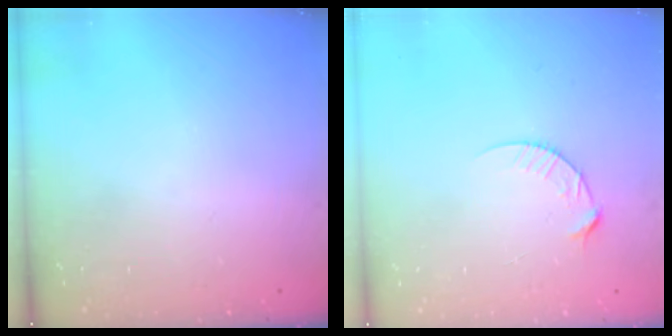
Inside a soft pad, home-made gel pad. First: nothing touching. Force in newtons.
{"total": 6.6, "press": 6.6, "slide": 0.7}